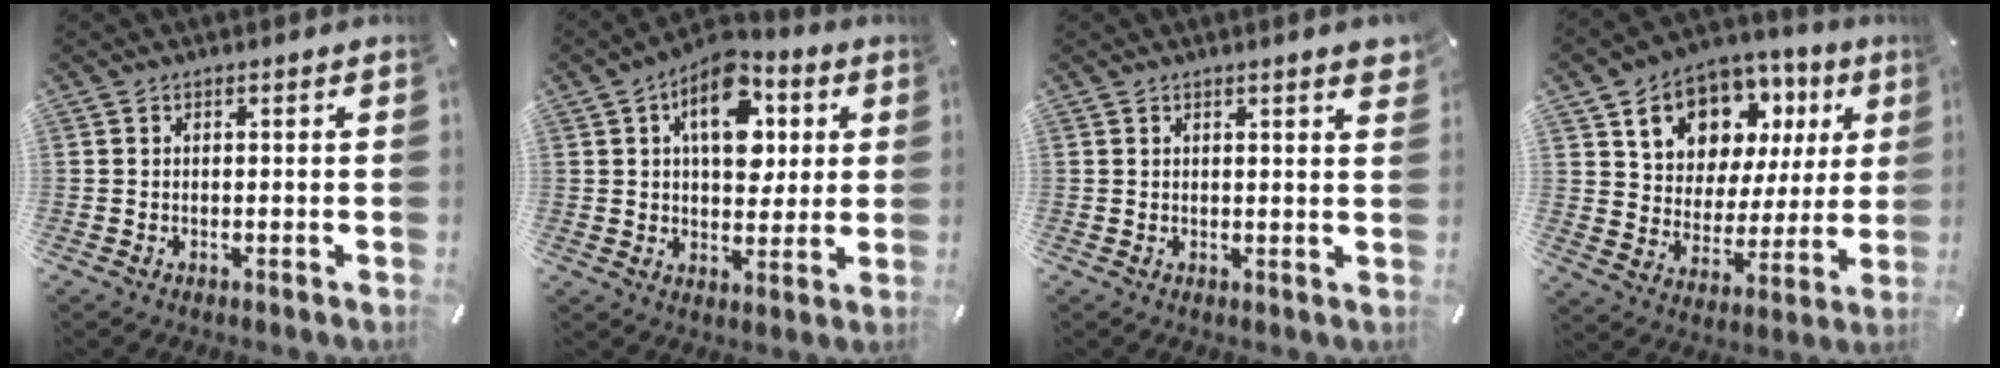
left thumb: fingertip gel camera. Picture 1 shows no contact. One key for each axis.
{"total": 14.4, "fx": 4.6, "fy": 9.1, "fz": 10.2, "tx": -0.131, "ty": -0.013, "tz": 0.076}
{"total": 2.8, "fx": 1.6, "fy": 0.2, "fz": 2.2, "tx": -0.045, "ty": 0.000, "tz": 0.027}
{"total": 13.4, "fx": 7.6, "fy": 9.9, "fz": 4.9, "tx": -0.092, "ty": -0.046, "tz": 0.140}